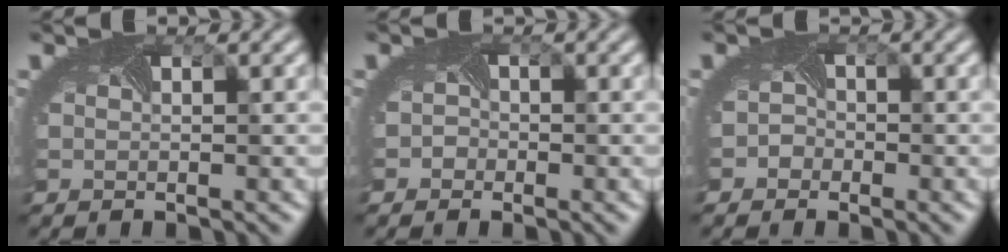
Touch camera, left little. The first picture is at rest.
{"total": 1.0, "force": [-0.6, 0.8, -0.3], "torque": [0.009, -0.005, -0.016]}
{"total": 1.4, "force": [-0.9, 1.0, -0.3], "torque": [0.008, -0.002, -0.022]}